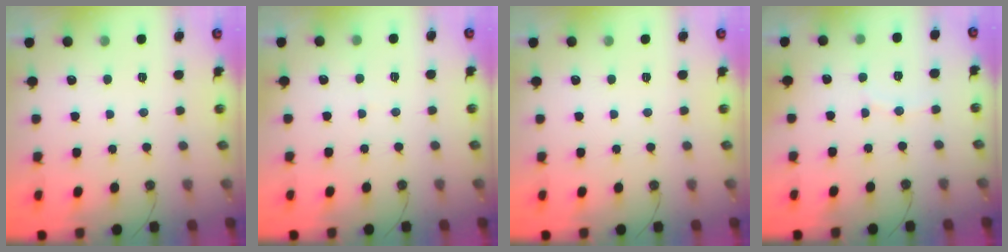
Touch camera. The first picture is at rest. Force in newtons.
{"total": 1.9, "press": 1.9, "slide": 0.2}
{"total": 0.0}
{"total": 3.7, "press": 3.6, "slide": 1.0}